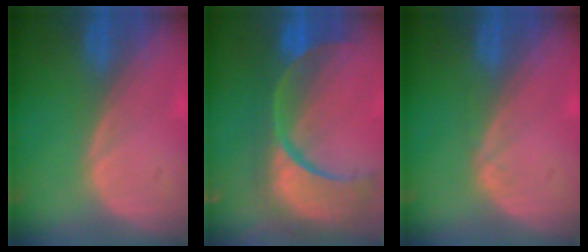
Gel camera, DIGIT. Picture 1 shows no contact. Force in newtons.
{"total": 13.7, "press": 10.8, "slide": 8.3}
{"total": 0.7, "press": 0.6, "slide": 0.2}